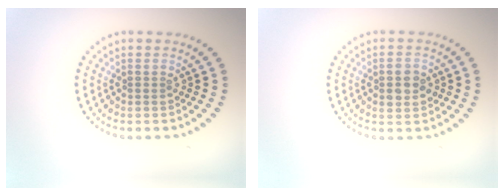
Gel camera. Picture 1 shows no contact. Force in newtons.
{"total": 2.7, "press": 2.7, "slide": 0.1}